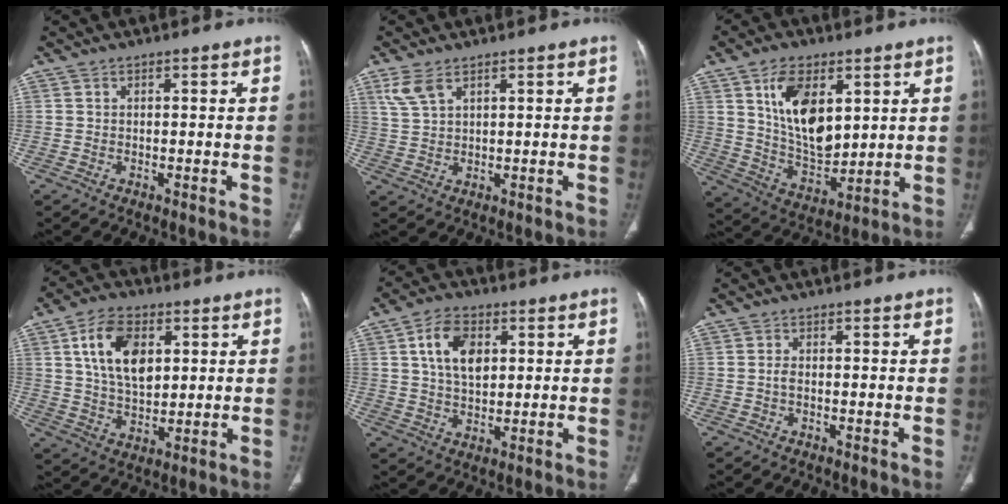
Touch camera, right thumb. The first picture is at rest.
{"total": 4.2, "force": [2.6, 1.9, 2.8], "torque": [-0.064, -0.001, 0.064]}
{"total": 14.7, "force": [5.2, 8.1, 11.1], "torque": [-0.172, -0.029, 0.110]}
{"total": 12.4, "force": [3.9, 7.5, 9.1], "torque": [-0.143, -0.009, 0.072]}
{"total": 9.2, "force": [2.7, 5.8, 6.6], "torque": [-0.101, -0.003, 0.049]}
{"total": 0.9, "force": [-0.3, 0.3, 0.8], "torque": [-0.017, 0.000, -0.006]}